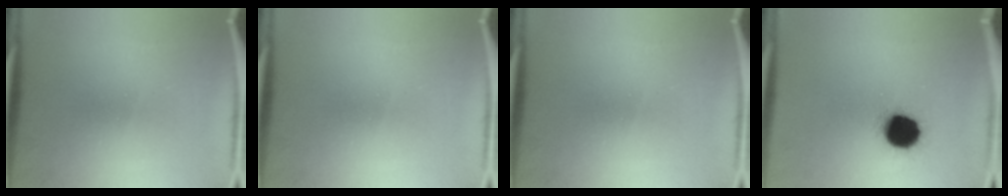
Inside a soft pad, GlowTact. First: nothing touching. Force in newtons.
{"total": 0.0}
{"total": 0.0}
{"total": 12.6}